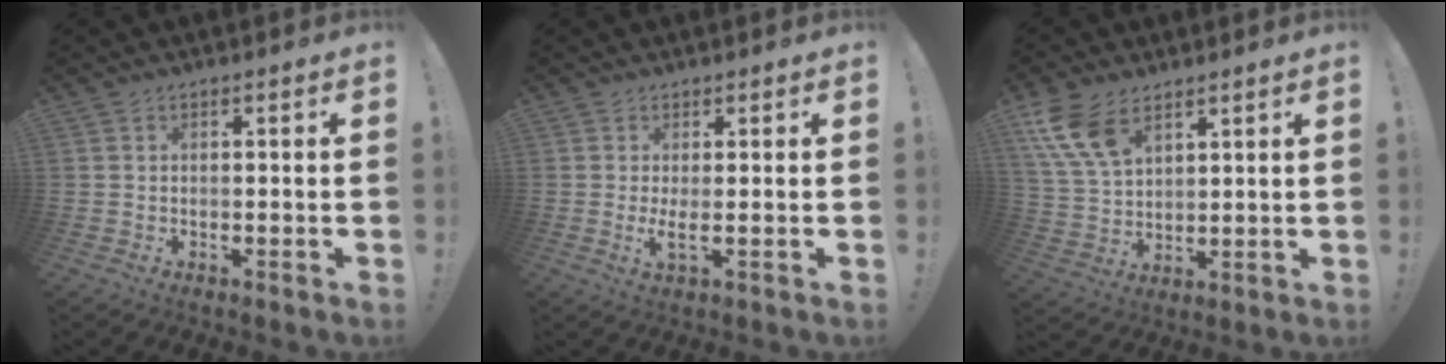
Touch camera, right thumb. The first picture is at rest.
{"total": 3.4, "force": [0.7, 0.1, 3.3], "torque": [-0.049, -0.019, 0.013]}
{"total": 11.9, "force": [6.9, 6.5, 7.2], "torque": [-0.157, -0.023, 0.136]}